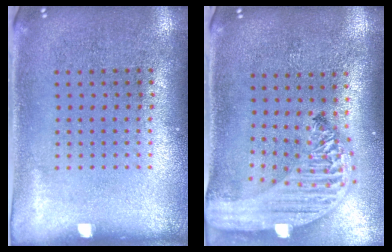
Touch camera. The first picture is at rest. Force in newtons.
{"total": 3.1, "press": 2.4, "slide": 1.9}